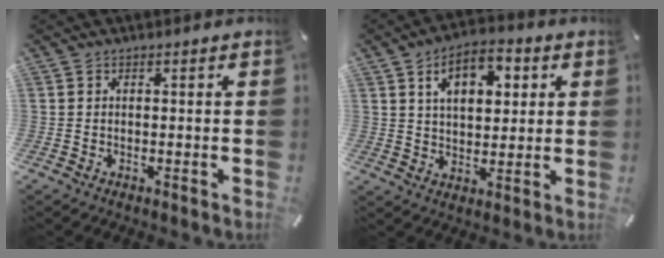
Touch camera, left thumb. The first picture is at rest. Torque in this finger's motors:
{"motor_torque": [0.48, 0.46, 0.59, 0.06, 0.01]}